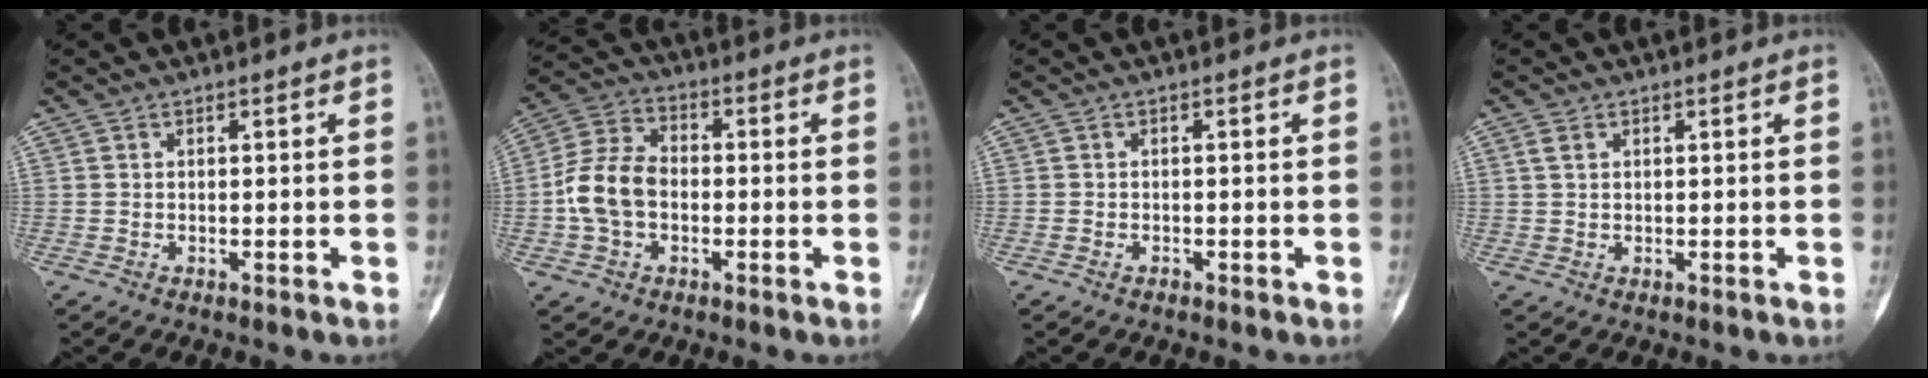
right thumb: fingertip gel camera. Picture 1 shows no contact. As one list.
[{"total": 10.3, "force": [-1.4, 7.3, 7.1], "torque": [-0.135, 0.031, -0.037]}, {"total": 0.6, "force": [-0.3, 0.4, 0.3], "torque": [-0.006, 0.005, -0.005]}, {"total": 1.6, "force": [0.7, 1.0, 1.0], "torque": [-0.023, 0.004, 0.016]}]